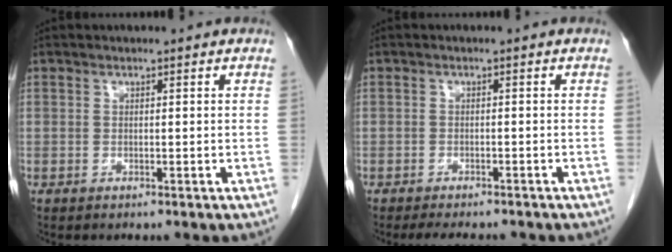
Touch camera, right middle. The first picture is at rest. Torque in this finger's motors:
{"motor_torque": [0.85, -0.67, -0.09, 0.01]}